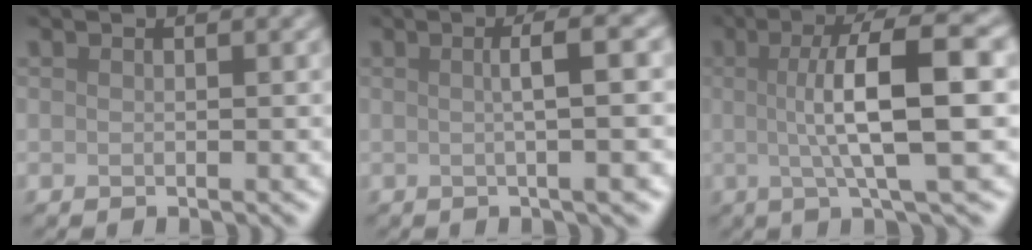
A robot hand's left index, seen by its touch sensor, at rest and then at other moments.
{"total": 4.9, "force": [0.2, 1.2, 4.7], "torque": [-0.054, 0.011, 0.000]}
{"total": 9.3, "force": [0.7, 2.2, 9.0], "torque": [-0.120, 0.008, 0.007]}